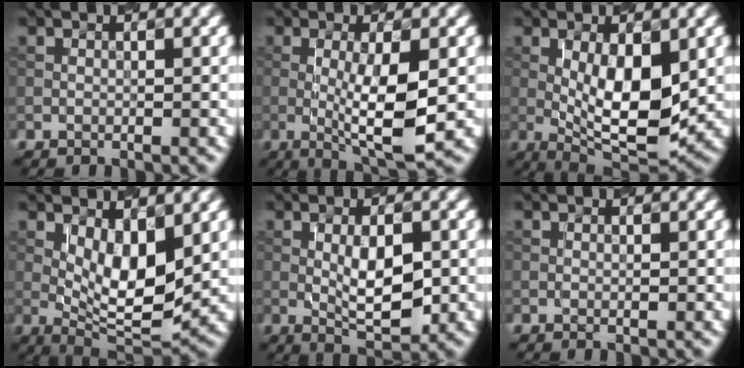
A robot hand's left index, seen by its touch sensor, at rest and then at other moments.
{"total": 6.6, "force": [-0.5, 1.4, 6.4], "torque": [-0.108, -0.011, -0.003]}
{"total": 8.0, "force": [0.1, 2.7, 7.5], "torque": [-0.126, -0.009, 0.006]}
{"total": 6.6, "force": [1.1, 2.5, 6.0], "torque": [-0.095, -0.015, 0.025]}
{"total": 4.8, "force": [-0.2, 1.8, 4.5], "torque": [-0.080, -0.002, 0.000]}
{"total": 0.0}